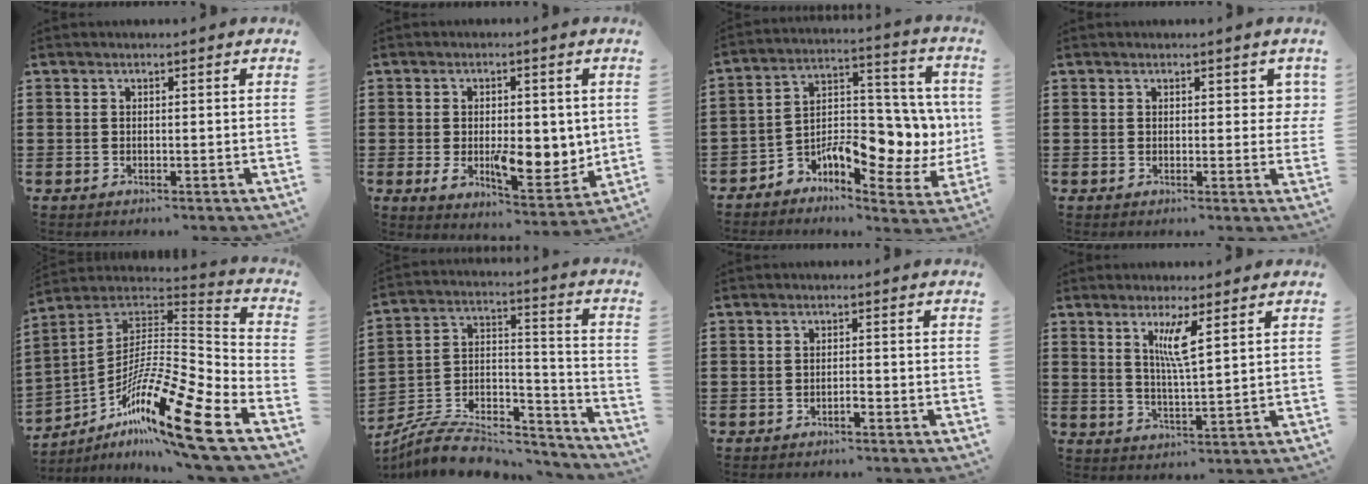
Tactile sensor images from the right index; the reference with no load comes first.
{"total": 8.2, "force": [-0.5, 4.5, 6.8], "torque": [-0.113, -0.001, -0.009]}
{"total": 8.1, "force": [-2.8, 4.8, 5.9], "torque": [-0.095, -0.009, -0.047]}
{"total": 2.2, "force": [1.0, 1.5, 1.4], "torque": [-0.006, 0.001, 0.012]}
{"total": 17.5, "force": [-11.4, 1.9, 13.2], "torque": [-0.240, 0.020, -0.208]}
{"total": 8.9, "force": [-7.4, 3.5, 3.4], "torque": [-0.052, 0.026, -0.139]}
{"total": 1.2, "force": [-0.8, 0.2, 0.8], "torque": [-0.018, -0.005, -0.015]}
{"total": 5.2, "force": [2.5, 0.5, 4.5], "torque": [-0.089, -0.001, 0.038]}